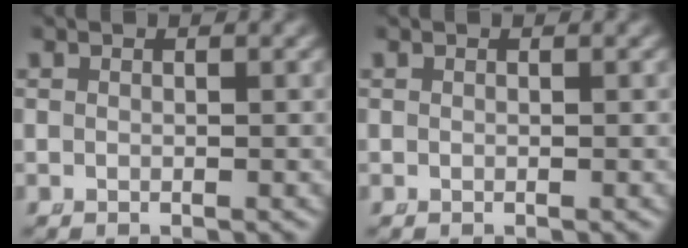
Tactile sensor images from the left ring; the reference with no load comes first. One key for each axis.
{"total": 0.0}